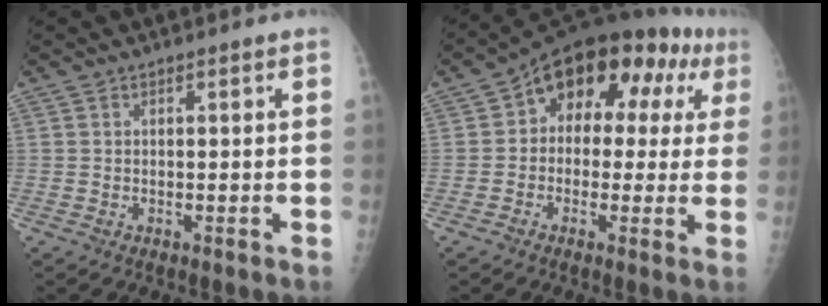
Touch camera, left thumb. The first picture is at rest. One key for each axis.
{"total": 15.7, "fx": 4.5, "fy": 10.0, "fz": 11.2, "tx": -0.094, "ty": 0.032, "tz": 0.049}